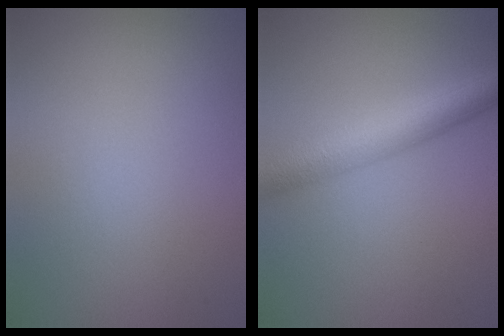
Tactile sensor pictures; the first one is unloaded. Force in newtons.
{"total": 5.2, "press": 5.2, "slide": 0.2}